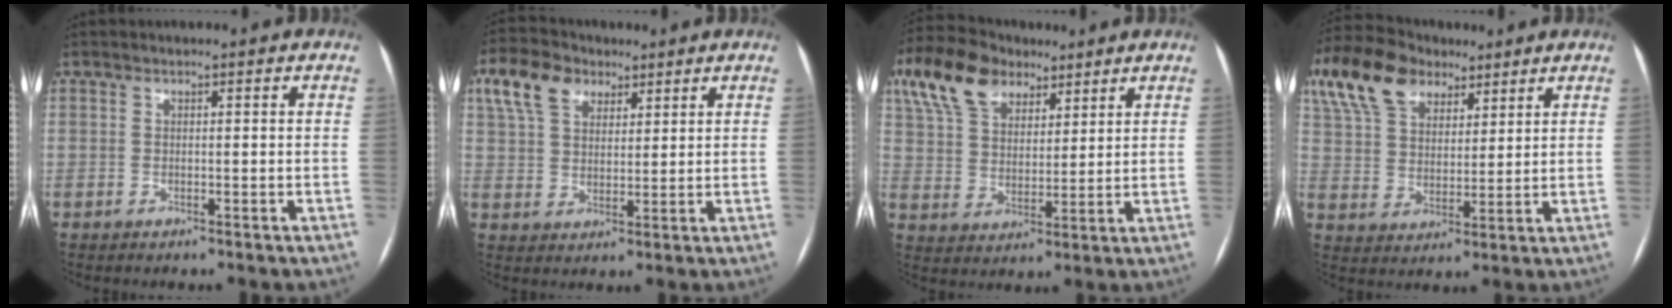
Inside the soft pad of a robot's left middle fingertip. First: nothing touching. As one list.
[{"total": 8.9, "force": [4.9, 5.7, 4.8], "torque": [-0.108, 0.032, 0.093]}, {"total": 12.8, "force": [7.8, 7.4, 7.0], "torque": [-0.152, 0.040, 0.145]}, {"total": 15.3, "force": [9.5, 8.9, 8.1], "torque": [-0.188, 0.053, 0.174]}]